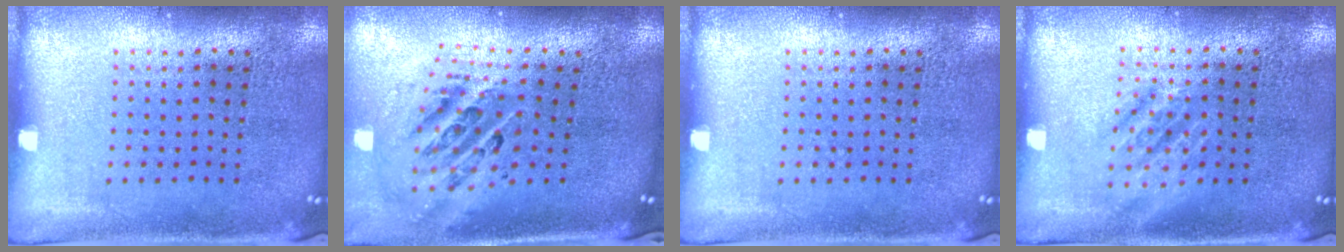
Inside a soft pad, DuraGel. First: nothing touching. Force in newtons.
{"total": 1.9, "press": 1.5, "slide": 1.2}
{"total": 0.0}
{"total": 1.0, "press": 1.0, "slide": 0.2}